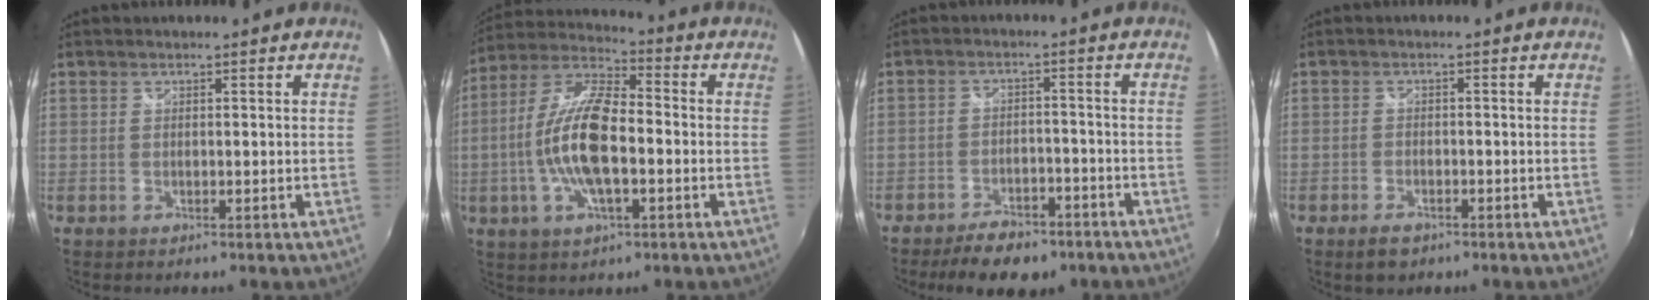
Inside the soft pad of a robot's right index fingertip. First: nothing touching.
{"total": 14.5, "force": [-2.4, 5.3, 13.3], "torque": [-0.271, 0.004, -0.050]}
{"total": 11.0, "force": [-8.3, 5.1, 5.2], "torque": [-0.126, -0.002, -0.118]}
{"total": 3.5, "force": [-2.4, 2.0, 1.6], "torque": [-0.040, -0.003, -0.039]}